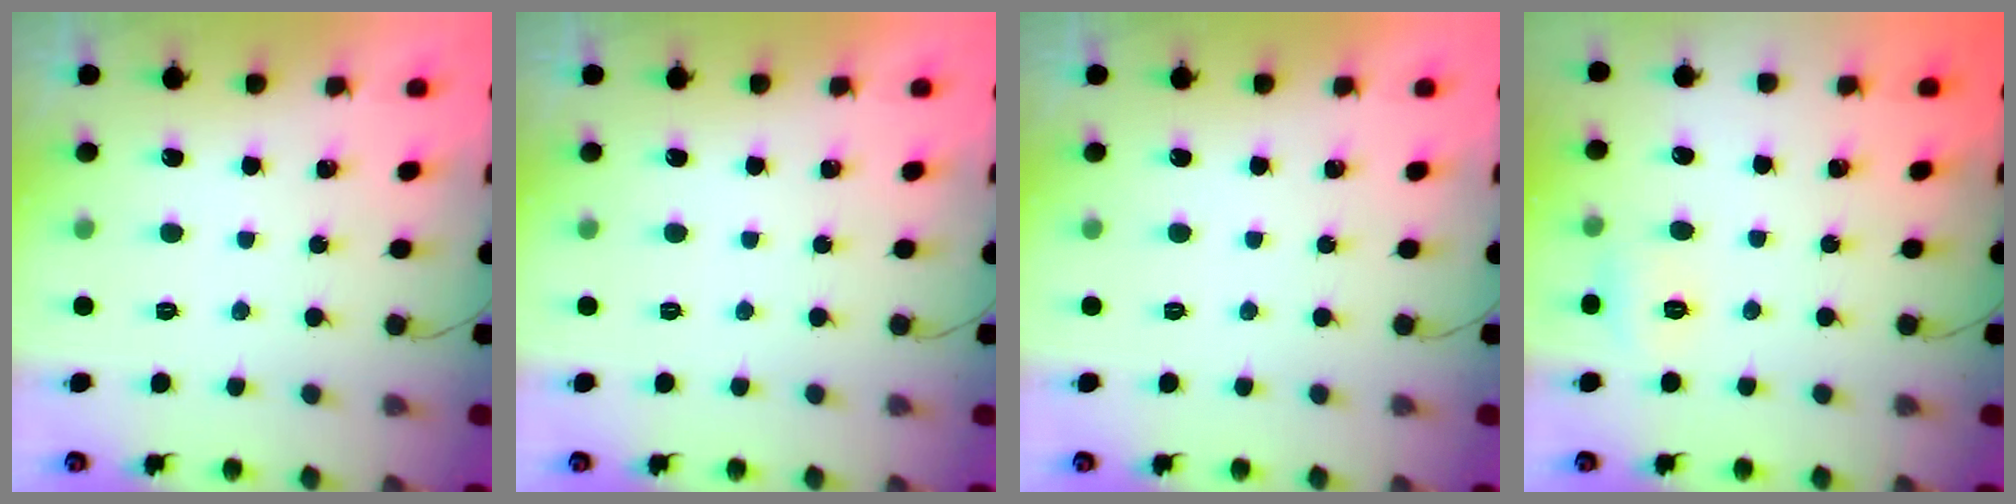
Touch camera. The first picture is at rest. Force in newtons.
{"total": 0.0}
{"total": 0.0}
{"total": 6.1, "press": 5.9, "slide": 1.5}